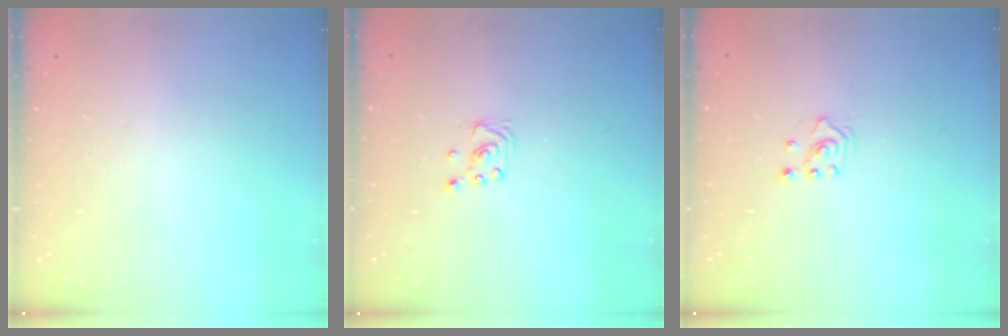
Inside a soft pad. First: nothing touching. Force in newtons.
{"total": 2.1, "press": 2.1, "slide": 0.2}
{"total": 2.0, "press": 1.8, "slide": 0.9}